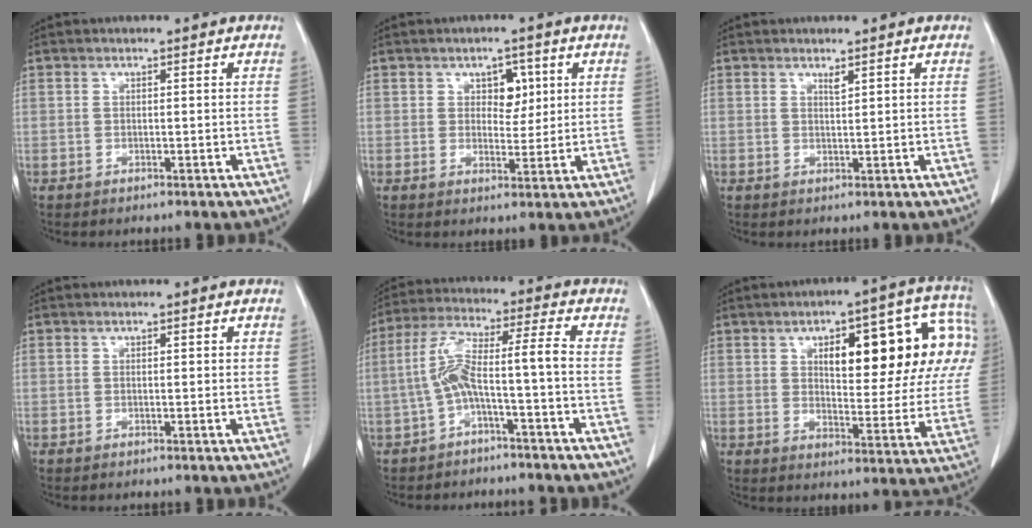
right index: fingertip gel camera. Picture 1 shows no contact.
{"total": 3.9, "force": [1.4, 2.5, 2.7], "torque": [-0.033, 0.006, 0.023]}
{"total": 0.9, "force": [0.7, 0.0, 0.5], "torque": [-0.011, -0.007, 0.013]}
{"total": 0.9, "force": [0.3, 0.3, 0.8], "torque": [-0.010, 0.001, 0.003]}
{"total": 7.6, "force": [-2.2, 0.1, 7.3], "torque": [-0.145, 0.038, -0.040]}
{"total": 20.2, "force": [5.8, 6.5, 18.2], "torque": [-0.240, 0.037, 0.076]}